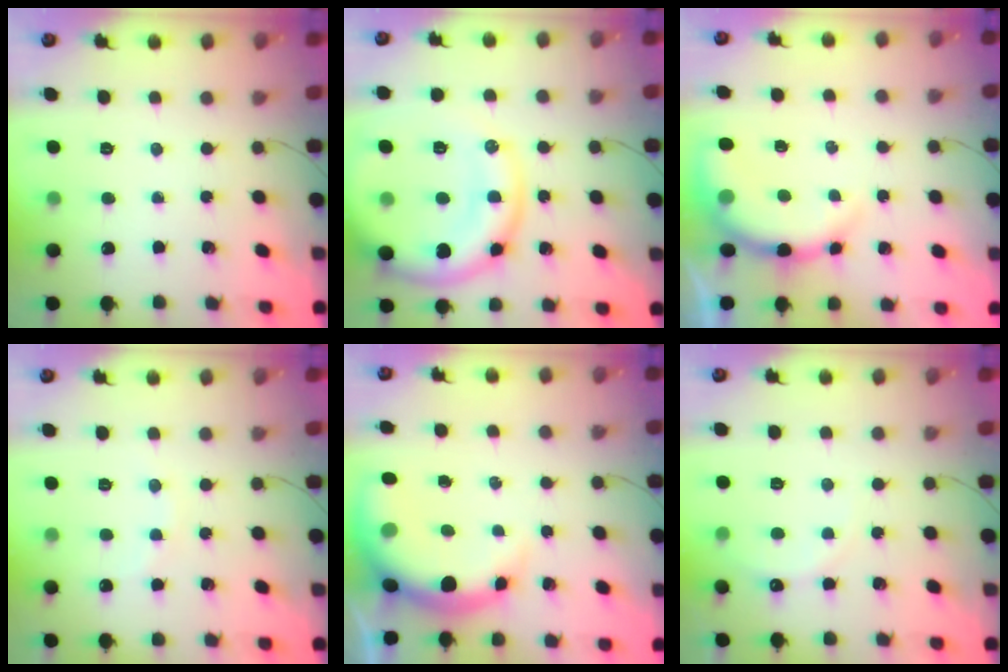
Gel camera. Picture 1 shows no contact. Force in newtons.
{"total": 18.3, "press": 18.2, "slide": 2.2}
{"total": 9.8, "press": 9.7, "slide": 1.5}
{"total": 4.1, "press": 3.9, "slide": 1.1}
{"total": 9.3, "press": 9.0, "slide": 2.4}
{"total": 7.2, "press": 7.0, "slide": 1.6}